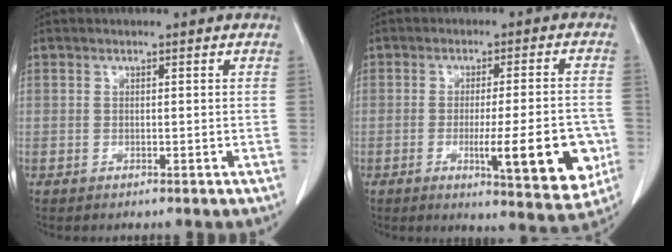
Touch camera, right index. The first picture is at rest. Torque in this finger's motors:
{"motor_torque": [0.55, -0.25, 0.30, 0.09]}